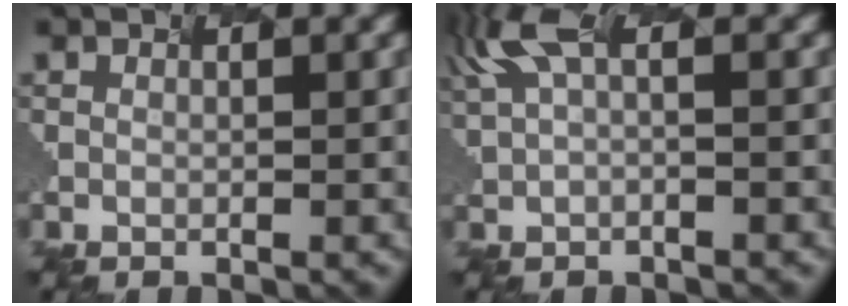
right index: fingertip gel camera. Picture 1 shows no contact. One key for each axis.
{"total": 3.7, "fx": 0.9, "fy": 0.6, "fz": 3.6, "tx": -0.087, "ty": 0.018, "tz": 0.050}